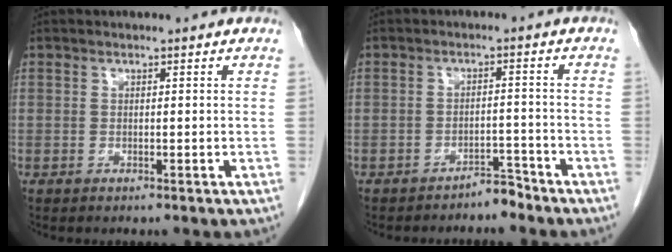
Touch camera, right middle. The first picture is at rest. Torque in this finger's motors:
{"motor_torque": [0.39, -0.35, 0.05, 0.01]}